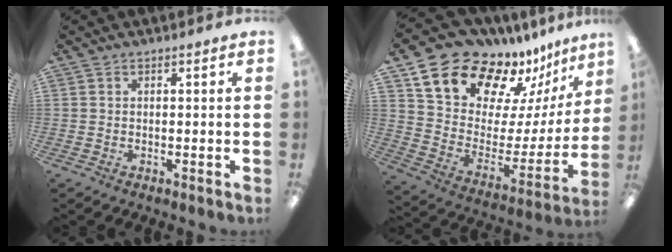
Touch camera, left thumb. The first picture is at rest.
{"total": 17.4, "force": [14.7, 7.6, 5.4], "torque": [-0.112, -0.117, 0.270]}